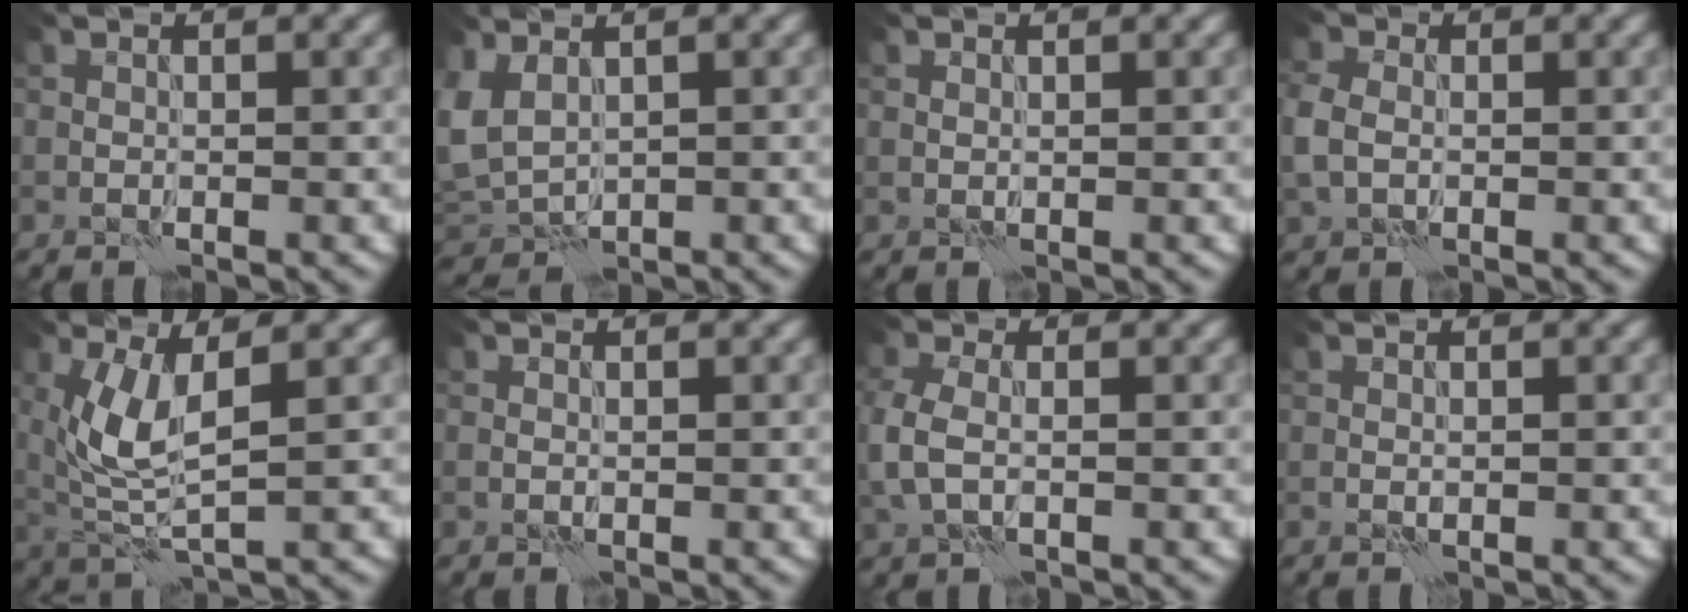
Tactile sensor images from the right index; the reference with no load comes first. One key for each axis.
{"total": 3.2, "fx": 0.7, "fy": 2.3, "fz": 2.1, "tx": -0.061, "ty": 0.005, "tz": 0.014}
{"total": 0.0}
{"total": 2.9, "fx": -0.3, "fy": 2.3, "fz": 1.8, "tx": -0.051, "ty": 0.007, "tz": -0.012}
{"total": 5.1, "fx": 1.3, "fy": 1.8, "fz": 4.5, "tx": -0.107, "ty": -0.005, "tz": 0.034}
{"total": 0.0}
{"total": 3.6, "fx": -0.2, "fy": 2.3, "fz": 2.7, "tx": -0.076, "ty": 0.005, "tz": -0.011}
{"total": 0.0}